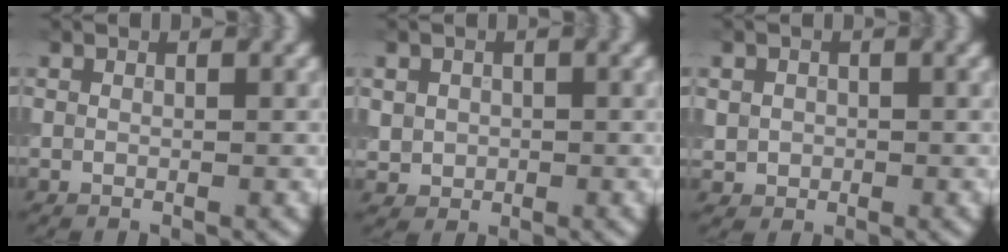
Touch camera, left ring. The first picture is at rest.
{"total": 1.8, "force": [0.0, 1.8, 0.5], "torque": [-0.007, -0.005, 0.004]}
{"total": 1.5, "force": [0.0, 1.4, 0.4], "torque": [-0.001, -0.005, 0.001]}